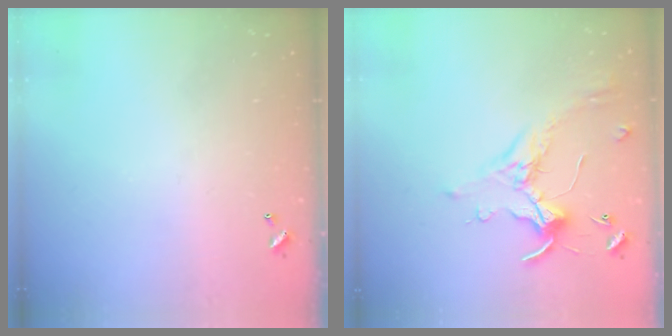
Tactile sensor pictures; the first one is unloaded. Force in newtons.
{"total": 0.9, "press": 0.5, "slide": 0.7}